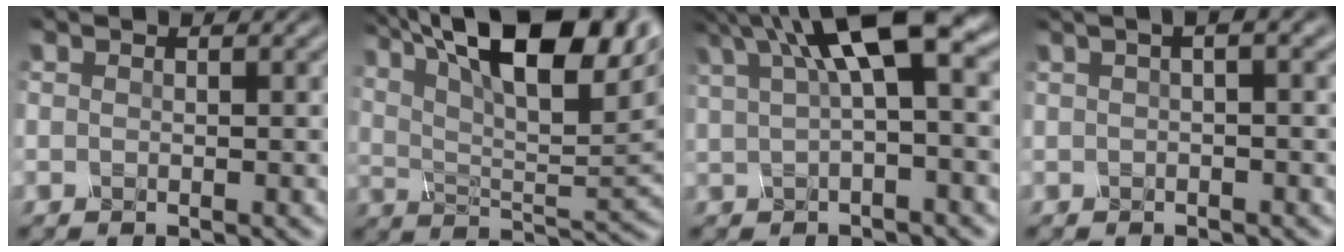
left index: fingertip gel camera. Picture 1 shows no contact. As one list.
[{"total": 15.2, "force": [8.9, 5.1, 11.2], "torque": [-0.179, 0.022, 0.138]}, {"total": 7.4, "force": [3.1, 1.9, 6.4], "torque": [-0.101, 0.020, 0.050]}, {"total": 3.9, "force": [1.5, 1.6, 3.3], "torque": [-0.033, 0.016, -0.002]}]